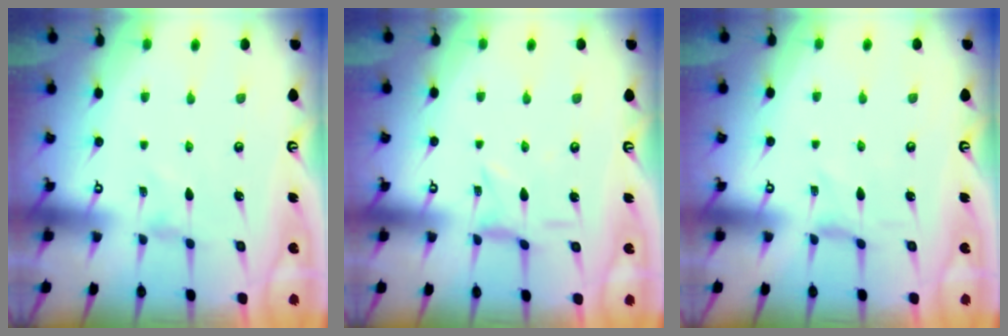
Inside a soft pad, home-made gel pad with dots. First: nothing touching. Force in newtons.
{"total": 0.6, "press": 0.5, "slide": 0.3}
{"total": 0.0}